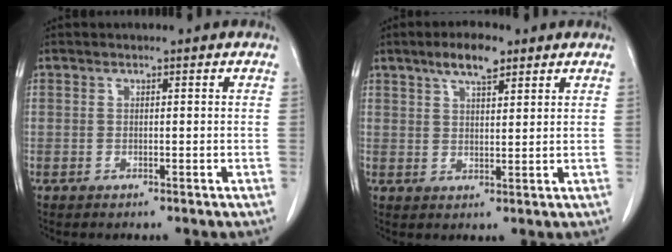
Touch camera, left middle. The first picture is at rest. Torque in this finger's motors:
{"motor_torque": [0.85, -0.81, 0.08, 0.05]}